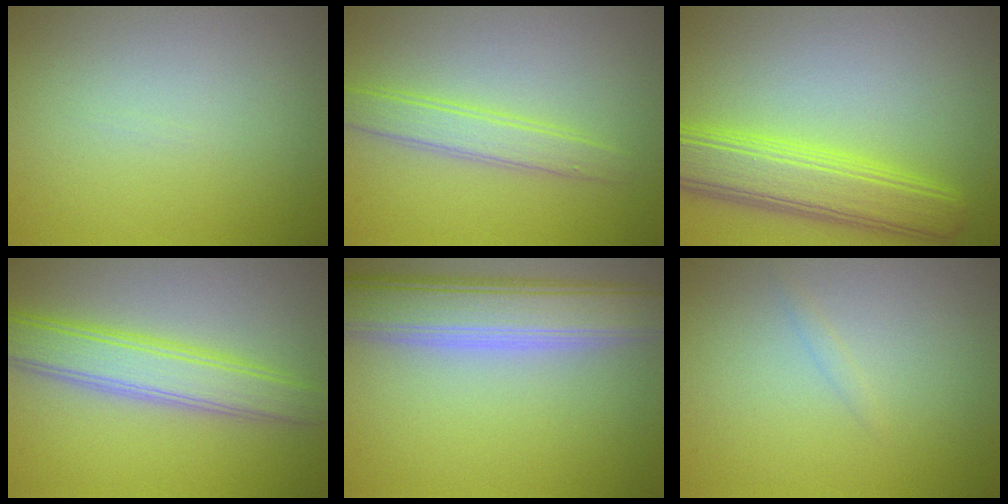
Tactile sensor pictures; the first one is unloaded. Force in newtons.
{"total": 2.7, "press": 2.7, "slide": 0.1}
{"total": 6.3, "press": 6.3, "slide": 0.1}
{"total": 4.9, "press": 4.9, "slide": 0.1}
{"total": 6.9, "press": 6.9, "slide": 0.8}
{"total": 0.5, "press": 0.5, "slide": 0.0}